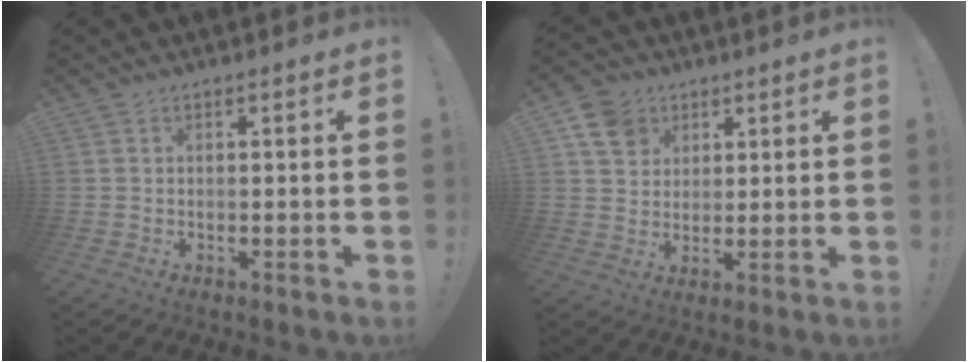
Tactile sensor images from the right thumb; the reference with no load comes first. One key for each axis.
{"total": 9.4, "fx": 4.6, "fy": 7.6, "fz": 3.0, "tx": -0.038, "ty": -0.023, "tz": 0.090}